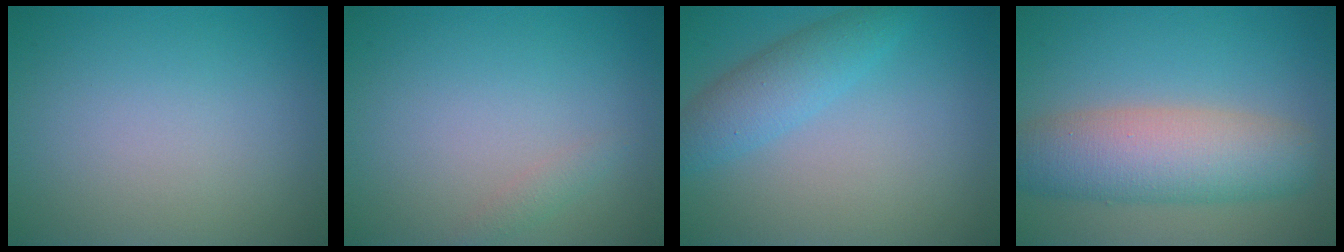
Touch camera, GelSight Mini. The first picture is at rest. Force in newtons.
{"total": 0.9, "press": 0.9, "slide": 0.0}
{"total": 3.5, "press": 3.5, "slide": 0.2}
{"total": 7.1, "press": 7.1, "slide": 0.1}